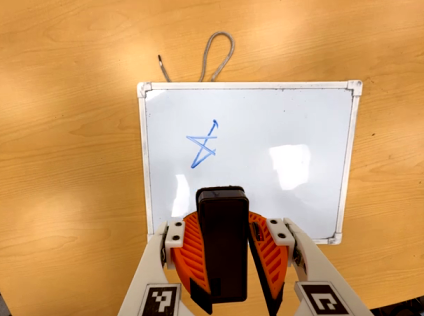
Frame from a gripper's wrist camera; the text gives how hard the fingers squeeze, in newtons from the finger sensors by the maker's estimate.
{"total": 10.8, "left": 10.4, "right": 11.1}